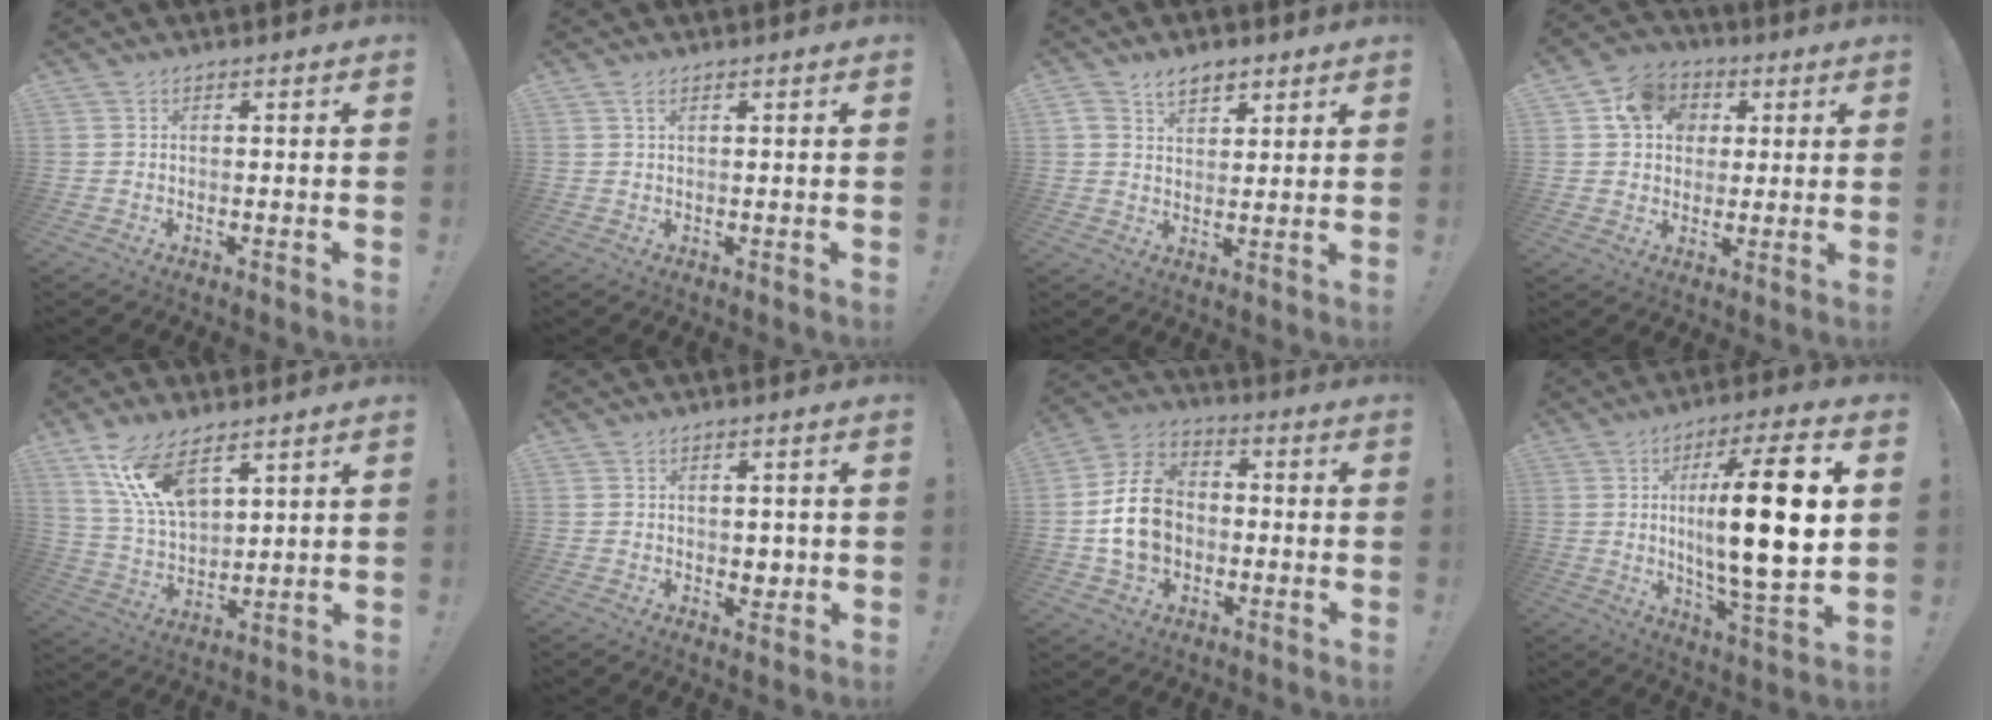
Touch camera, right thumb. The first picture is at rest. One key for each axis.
{"total": 1.8, "fx": 0.9, "fy": 0.6, "fz": 1.4, "tx": -0.023, "ty": -0.003, "tz": 0.016}
{"total": 5.8, "fx": 3.7, "fy": 3.6, "fz": 2.6, "tx": -0.042, "ty": -0.013, "tz": 0.068}
{"total": 11.7, "fx": 3.9, "fy": 10.0, "fz": 4.6, "tx": -0.064, "ty": -0.005, "tz": 0.079}
{"total": 14.7, "fx": 9.1, "fy": 6.7, "fz": 9.4, "tx": -0.190, "ty": -0.049, "tz": 0.167}
{"total": 3.0, "fx": 0.0, "fy": 2.6, "fz": 1.4, "tx": -0.005, "ty": -0.002, "tz": -0.003}
{"total": 15.5, "fx": -1.1, "fy": 12.5, "fz": 9.1, "tx": -0.153, "ty": 0.022, "tz": -0.014}
{"total": 21.9, "fx": 2.6, "fy": 4.8, "fz": 21.2, "tx": -0.349, "ty": -0.012, "tz": 0.026}